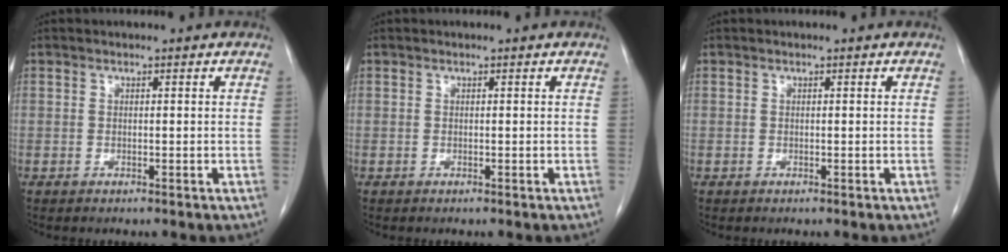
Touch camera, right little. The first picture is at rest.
{"total": 0.0}
{"total": 0.0}